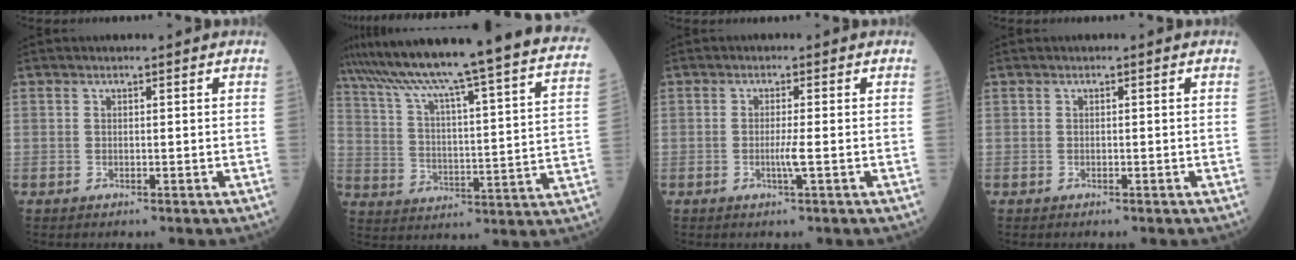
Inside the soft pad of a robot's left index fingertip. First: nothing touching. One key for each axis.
{"total": 31.2, "fx": 26.8, "fy": 0.0, "fz": 16.0, "tx": -0.258, "ty": -0.063, "tz": 0.351}
{"total": 1.9, "fx": -0.7, "fy": -0.6, "fz": 1.7, "tx": -0.033, "ty": -0.007, "tz": -0.016}
{"total": 0.0}